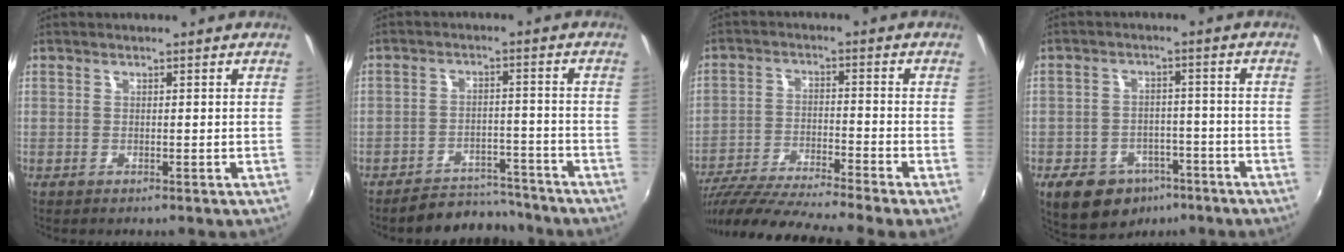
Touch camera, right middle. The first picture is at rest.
{"total": 9.0, "force": [-8.3, 3.0, 1.5], "torque": [-0.044, 0.016, -0.111]}
{"total": 15.9, "force": [-13.8, -1.6, 7.8], "torque": [-0.156, -0.042, -0.240]}
{"total": 12.4, "force": [-7.5, 8.4, 5.1], "torque": [-0.121, 0.010, -0.097]}